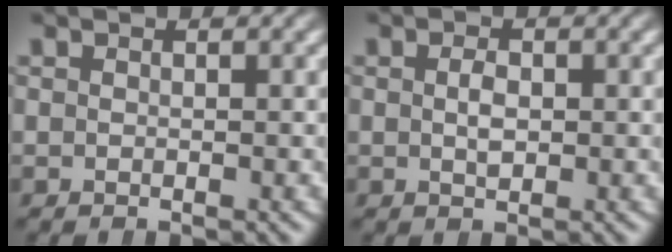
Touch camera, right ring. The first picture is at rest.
{"total": 1.2, "force": [-0.1, 0.5, 1.0], "torque": [-0.024, -0.007, 0.002]}